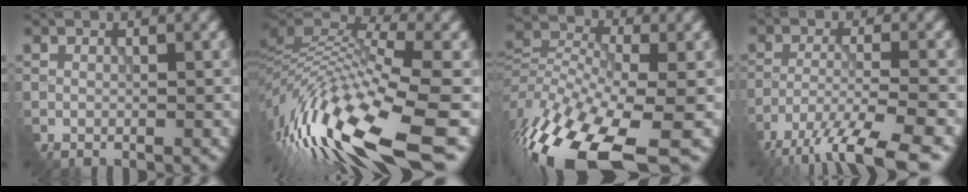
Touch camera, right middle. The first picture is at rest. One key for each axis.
{"total": 14.0, "fx": -5.5, "fy": 4.2, "fz": 12.1, "tx": -0.259, "ty": 0.021, "tz": -0.099}
{"total": 14.8, "fx": -8.9, "fy": 5.7, "fz": 10.4, "tx": -0.236, "ty": -0.011, "tz": -0.149}
{"total": 8.7, "fx": -7.0, "fy": 1.6, "fz": 4.9, "tx": -0.090, "ty": -0.017, "tz": -0.114}